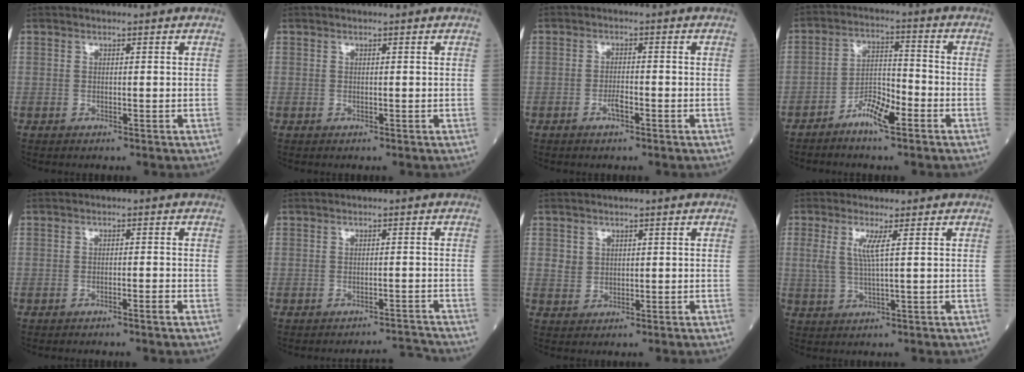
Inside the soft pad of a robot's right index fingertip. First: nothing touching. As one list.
[{"total": 0.0}, {"total": 2.2, "force": [-1.3, 0.5, 1.6], "torque": [-0.027, 0.002, -0.024]}, {"total": 6.1, "force": [-4.0, 1.3, 4.4], "torque": [-0.083, 0.010, -0.075]}, {"total": 1.3, "force": [-1.0, -0.2, 0.8], "torque": [-0.013, 0.002, -0.018]}, {"total": 3.4, "force": [-3.2, -1.1, -0.6], "torque": [0.016, 0.003, -0.043]}, {"total": 2.0, "force": [0.6, 1.9, 0.5], "torque": [-0.009, 0.004, 0.014]}, {"total": 3.5, "force": [1.0, -0.2, 3.4], "torque": [-0.075, 0.003, 0.022]}]